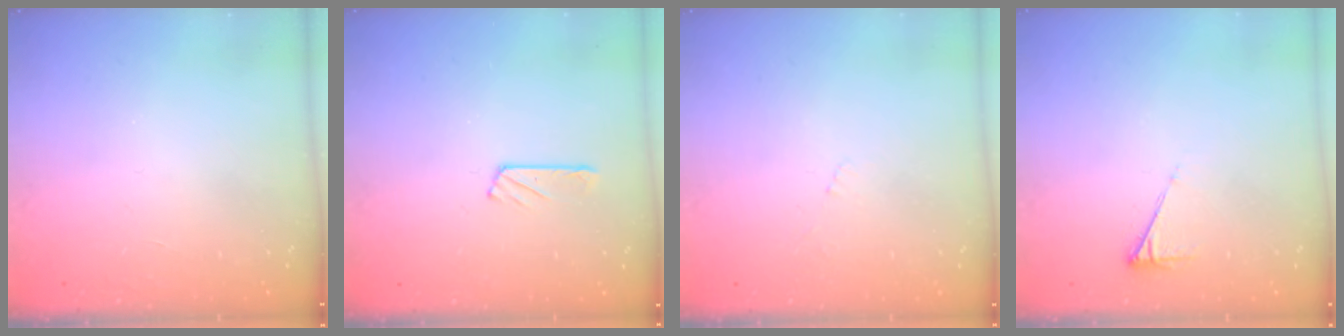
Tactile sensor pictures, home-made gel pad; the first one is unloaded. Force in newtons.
{"total": 2.4, "press": 2.3, "slide": 0.3}
{"total": 3.1, "press": 3.1, "slide": 0.5}
{"total": 3.8, "press": 3.8, "slide": 0.7}